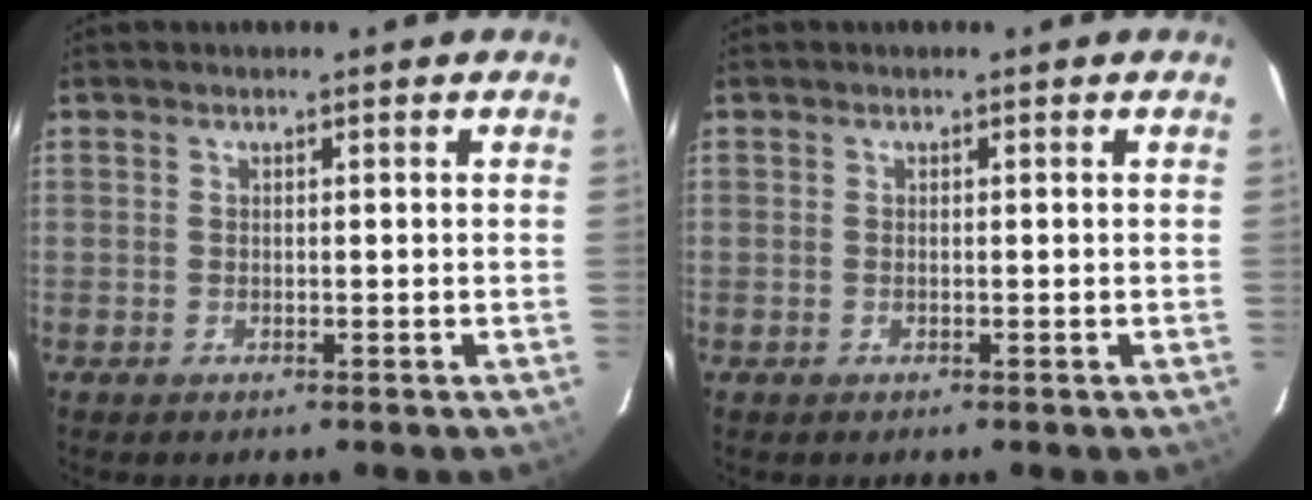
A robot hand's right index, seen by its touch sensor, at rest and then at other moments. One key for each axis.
{"total": 0.0}